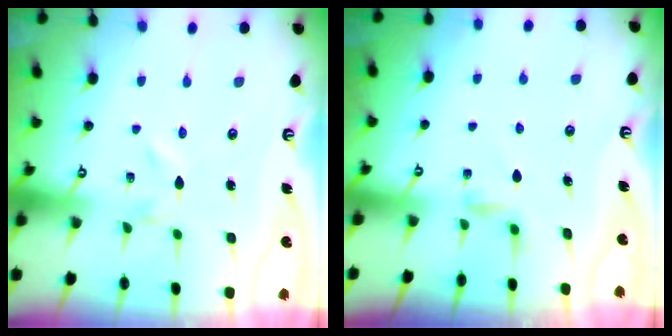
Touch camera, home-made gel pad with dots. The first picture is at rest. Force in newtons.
{"total": 3.1, "press": 3.1, "slide": 0.4}